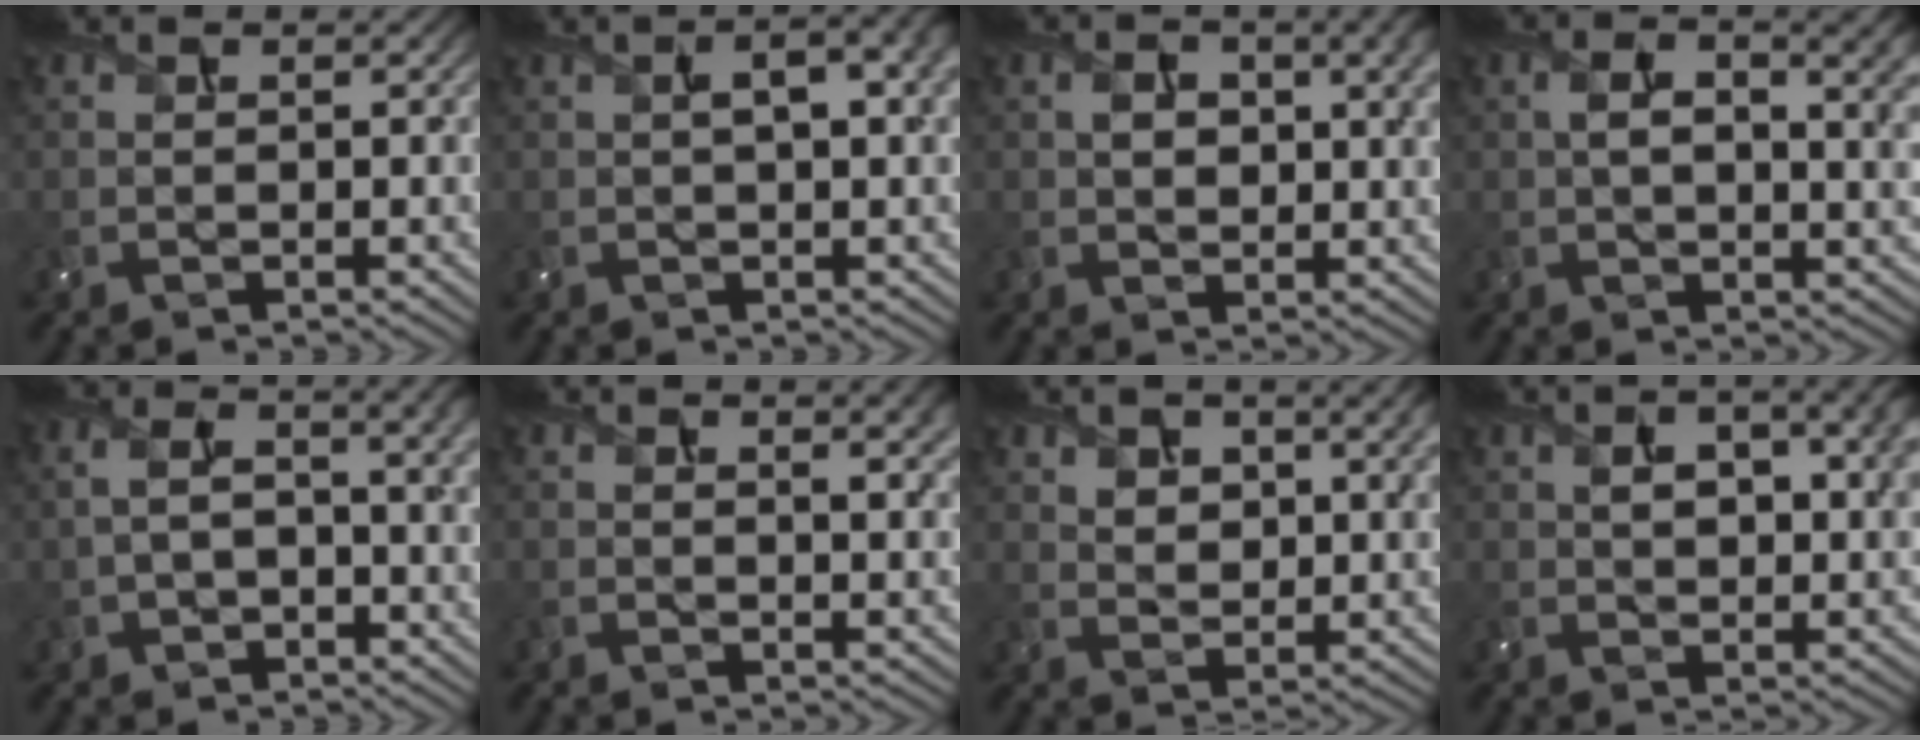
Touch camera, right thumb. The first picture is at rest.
{"total": 5.3, "force": [1.4, 1.7, 4.8], "torque": [-0.076, 0.012, 0.018]}
{"total": 7.3, "force": [1.9, 4.2, 5.6], "torque": [-0.093, -0.005, 0.036]}
{"total": 7.6, "force": [1.8, 3.6, 6.4], "torque": [-0.109, -0.001, 0.027]}
{"total": 7.0, "force": [-0.2, 4.1, 5.7], "torque": [-0.114, 0.001, 0.002]}
{"total": 3.3, "force": [1.8, 0.9, 2.7], "torque": [-0.044, -0.001, 0.031]}
{"total": 6.6, "force": [3.8, 3.5, 4.1], "torque": [-0.082, -0.007, 0.075]}
{"total": 9.9, "force": [3.1, 4.7, 8.1], "torque": [-0.129, 0.008, 0.049]}